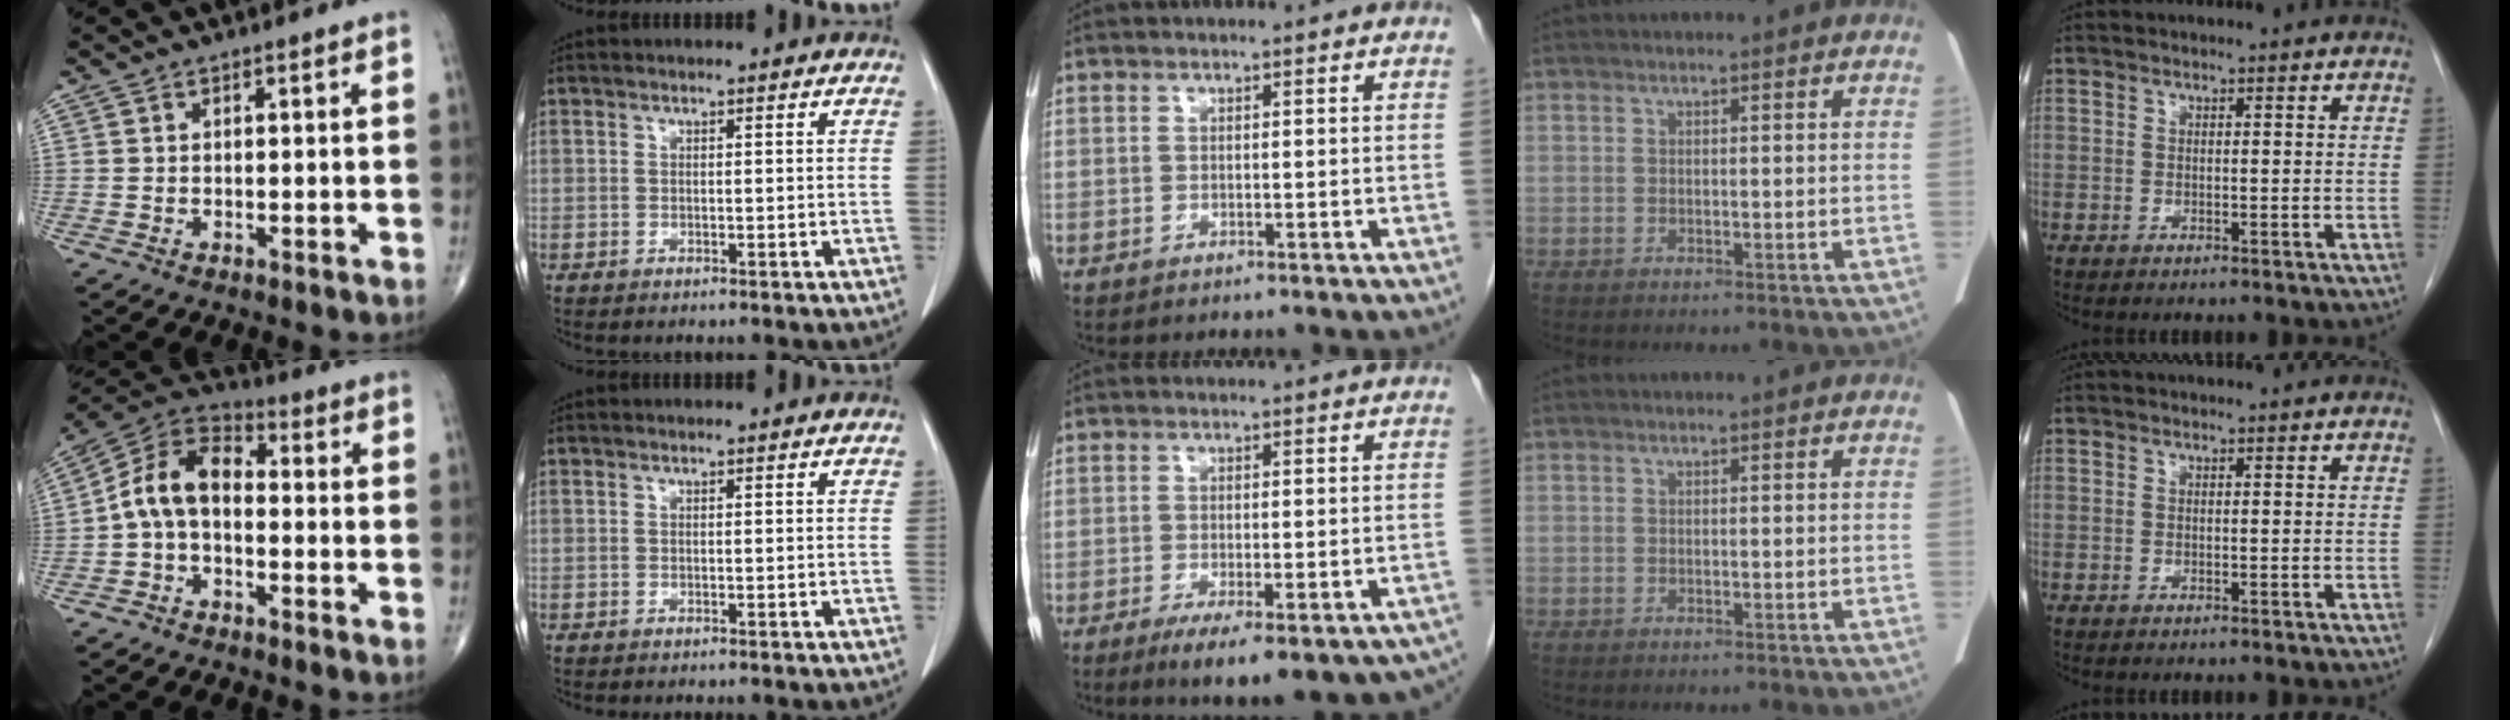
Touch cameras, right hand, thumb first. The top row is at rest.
{"thumb": {"total": 10.0, "force": [-1.2, 6.4, 7.6], "torque": [-0.130, 0.035, -0.040]}, "middle": {"total": 14.8, "force": [-10.4, 4.2, 9.5], "torque": [-0.088, -0.012, -0.131]}}